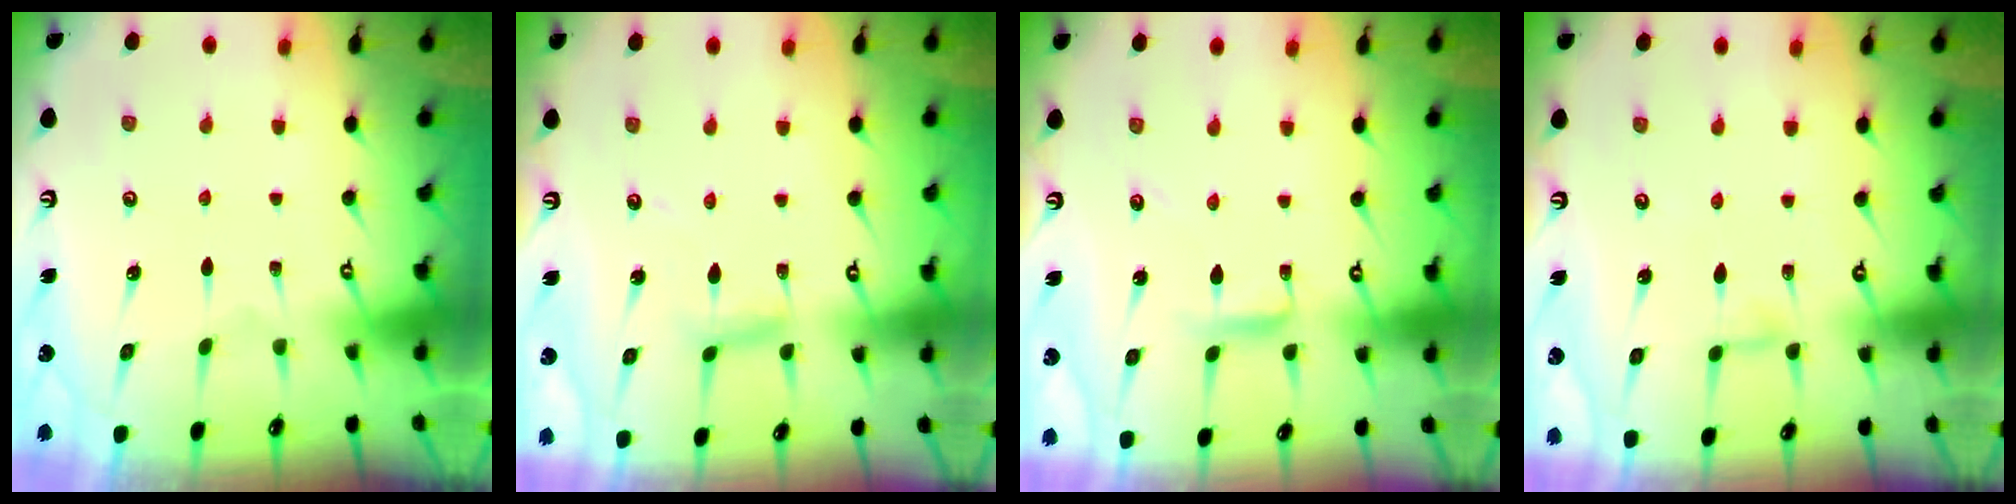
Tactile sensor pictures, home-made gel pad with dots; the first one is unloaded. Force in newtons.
{"total": 6.1, "press": 6.1, "slide": 0.3}
{"total": 3.0, "press": 3.0, "slide": 0.4}
{"total": 2.5, "press": 2.5, "slide": 0.2}